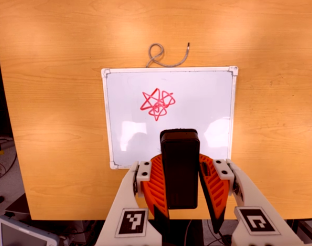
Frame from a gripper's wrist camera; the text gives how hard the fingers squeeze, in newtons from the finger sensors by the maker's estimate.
{"total": 8.9, "left": 7.0, "right": 10.7}